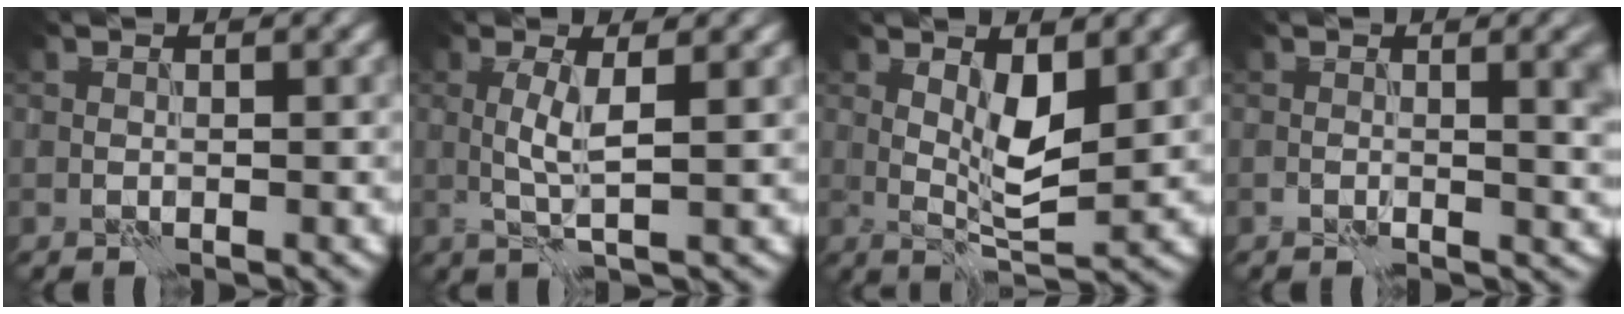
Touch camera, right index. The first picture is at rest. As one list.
[{"total": 2.4, "force": [0.5, -0.1, 2.4], "torque": [-0.053, 0.001, 0.010]}, {"total": 3.5, "force": [1.3, 0.9, 3.1], "torque": [-0.061, -0.009, 0.029]}, {"total": 3.4, "force": [0.2, 1.0, 3.2], "torque": [-0.043, -0.005, 0.000]}]